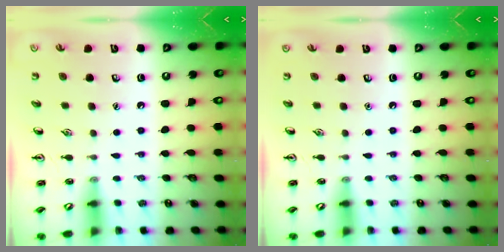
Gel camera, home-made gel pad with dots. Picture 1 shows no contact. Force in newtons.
{"total": 0.0}